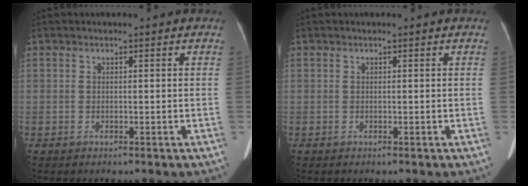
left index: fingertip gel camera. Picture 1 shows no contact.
{"total": 0.0}